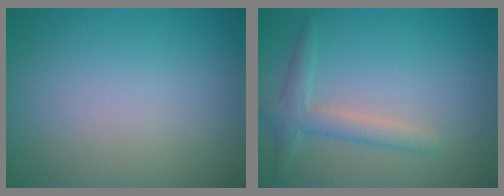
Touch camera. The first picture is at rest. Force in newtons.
{"total": 2.6, "press": 2.6, "slide": 0.1}